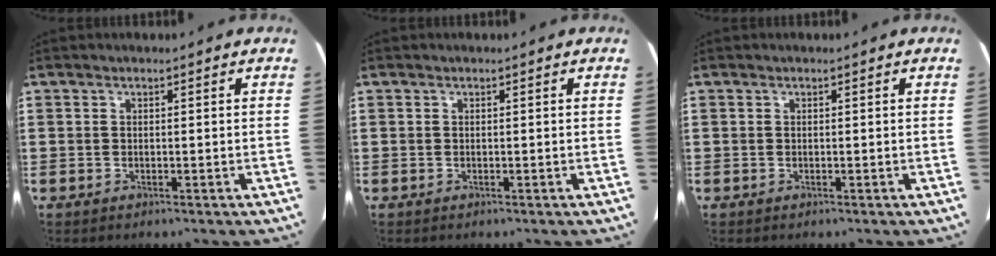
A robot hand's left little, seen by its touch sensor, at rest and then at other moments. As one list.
[{"total": 0.0}, {"total": 0.0}]